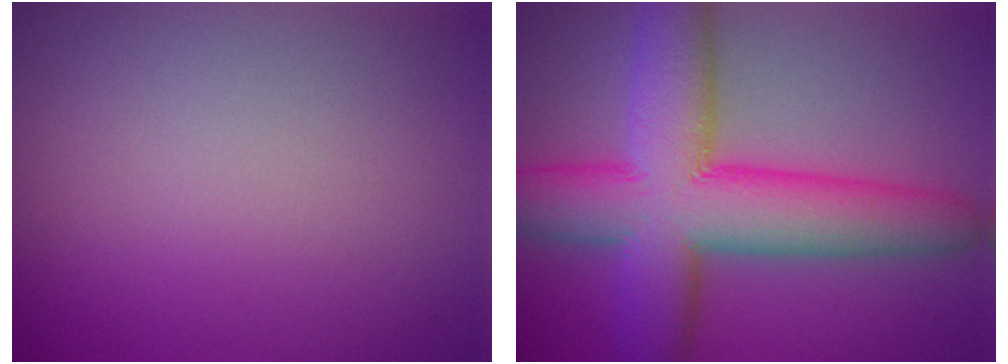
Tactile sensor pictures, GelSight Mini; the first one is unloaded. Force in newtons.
{"total": 11.7, "press": 11.7, "slide": 0.1}